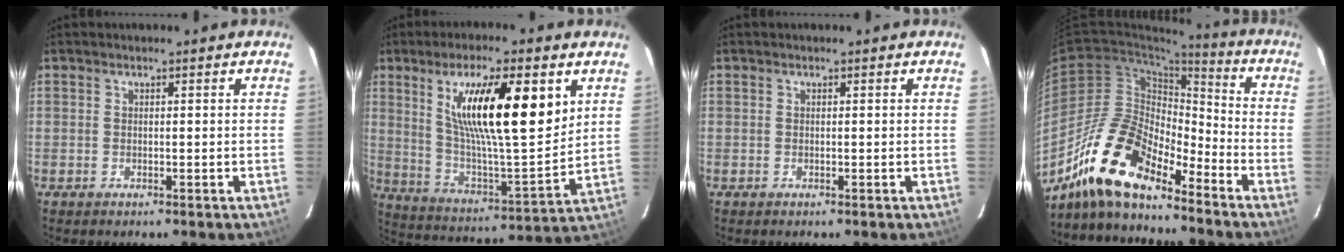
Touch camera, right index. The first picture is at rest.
{"total": 20.5, "force": [8.2, 4.6, 18.2], "torque": [-0.300, -0.002, 0.147]}
{"total": 0.0}
{"total": 16.3, "force": [-12.9, 4.9, 8.6], "torque": [-0.160, -0.004, -0.254]}